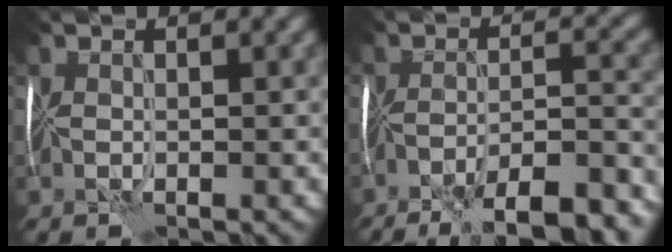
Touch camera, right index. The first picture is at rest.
{"total": 11.9, "force": [-9.5, 2.5, 6.8], "torque": [-0.097, -0.005, -0.126]}